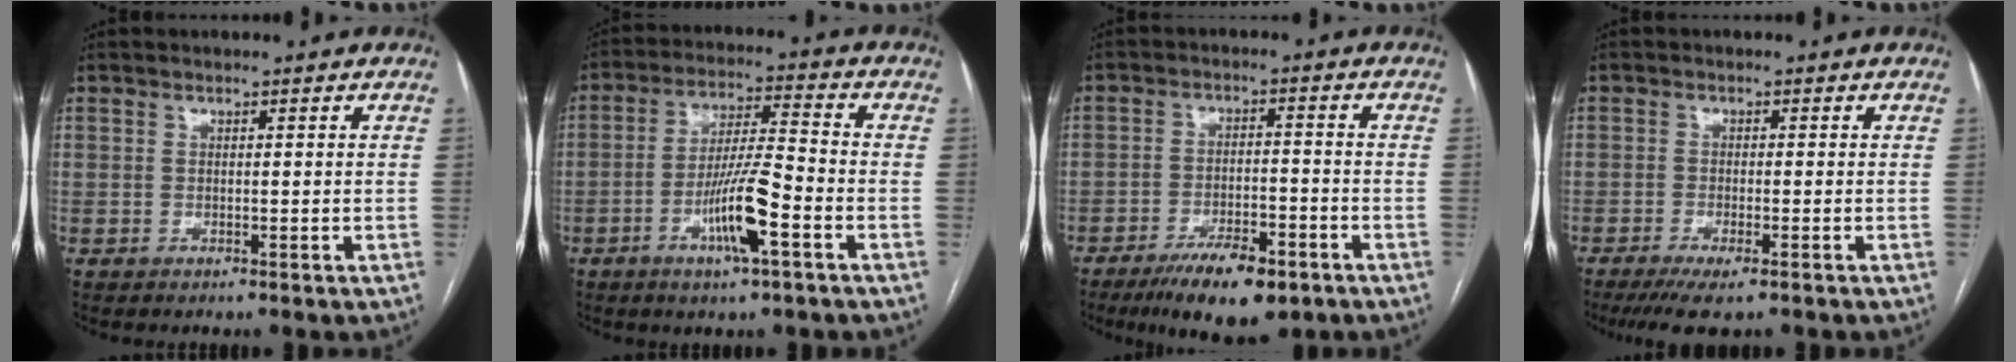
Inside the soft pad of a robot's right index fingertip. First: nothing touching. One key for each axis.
{"total": 10.1, "fx": -4.1, "fy": 0.8, "fz": 9.1, "tx": -0.172, "ty": -0.003, "tz": -0.075}
{"total": 10.3, "fx": -6.7, "fy": 3.0, "fz": 7.2, "tx": -0.118, "ty": -0.011, "tz": -0.106}
{"total": 5.4, "fx": -3.8, "fy": 0.8, "fz": 3.8, "tx": -0.060, "ty": -0.012, "tz": -0.057}